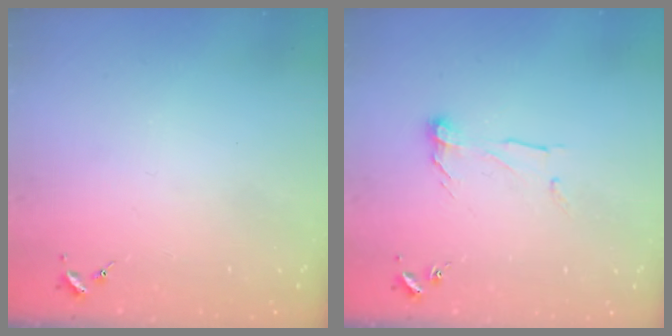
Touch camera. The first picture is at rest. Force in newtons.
{"total": 7.0, "press": 7.0, "slide": 0.3}